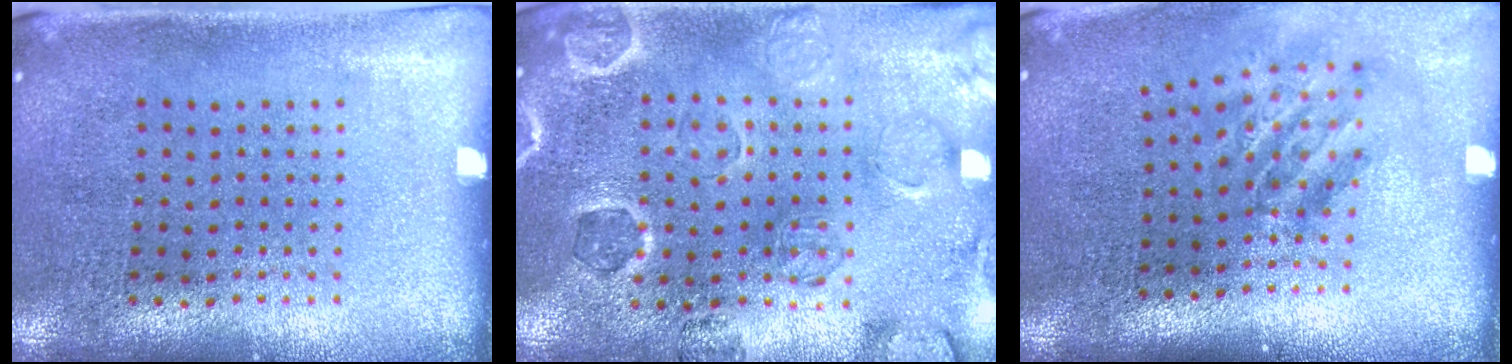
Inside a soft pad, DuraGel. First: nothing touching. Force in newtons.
{"total": 0.7, "press": 0.7, "slide": 0.4}
{"total": 1.9, "press": 1.2, "slide": 1.4}